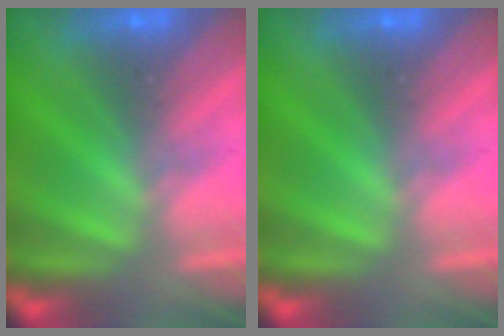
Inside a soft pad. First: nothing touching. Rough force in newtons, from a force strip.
{"total": 0.0}